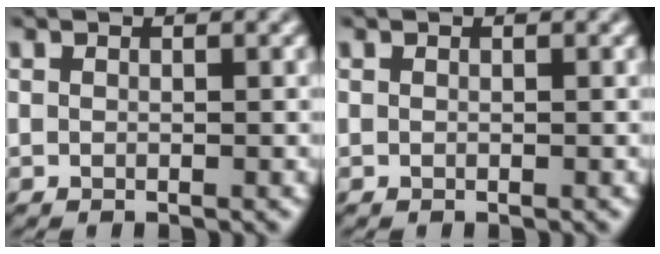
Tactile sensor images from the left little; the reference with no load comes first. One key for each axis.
{"total": 0.0}